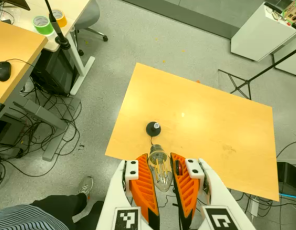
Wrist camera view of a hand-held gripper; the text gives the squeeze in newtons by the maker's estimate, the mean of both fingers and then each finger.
{"total": 21.2, "left": 25.5, "right": 16.9}